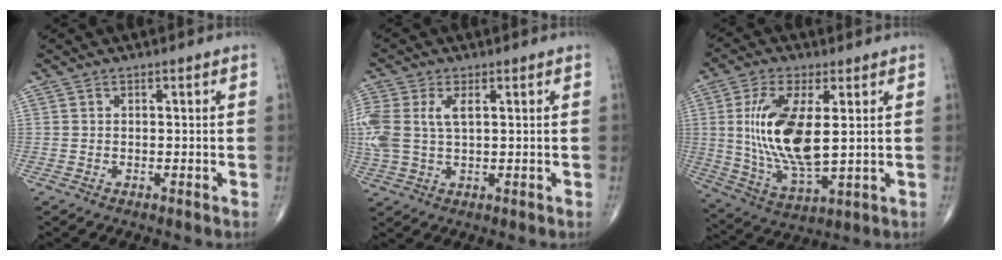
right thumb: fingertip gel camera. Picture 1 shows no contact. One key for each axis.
{"total": 9.5, "fx": 1.9, "fy": 5.3, "fz": 7.7, "tx": -0.204, "ty": 0.014, "tz": 0.043}
{"total": 16.1, "fx": 2.2, "fy": 6.5, "fz": 14.6, "tx": -0.291, "ty": -0.022, "tz": 0.051}